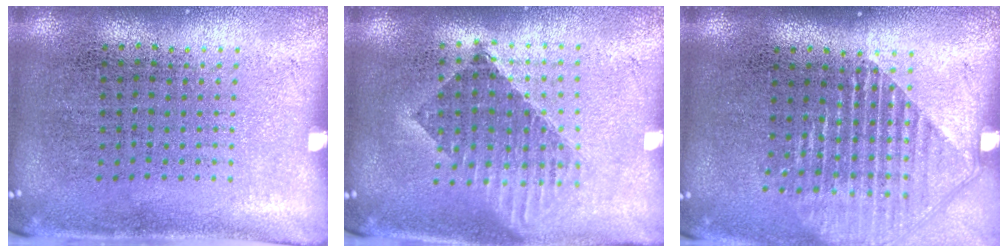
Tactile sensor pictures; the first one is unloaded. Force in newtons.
{"total": 1.6, "press": 1.3, "slide": 0.9}
{"total": 1.7, "press": 1.5, "slide": 0.7}